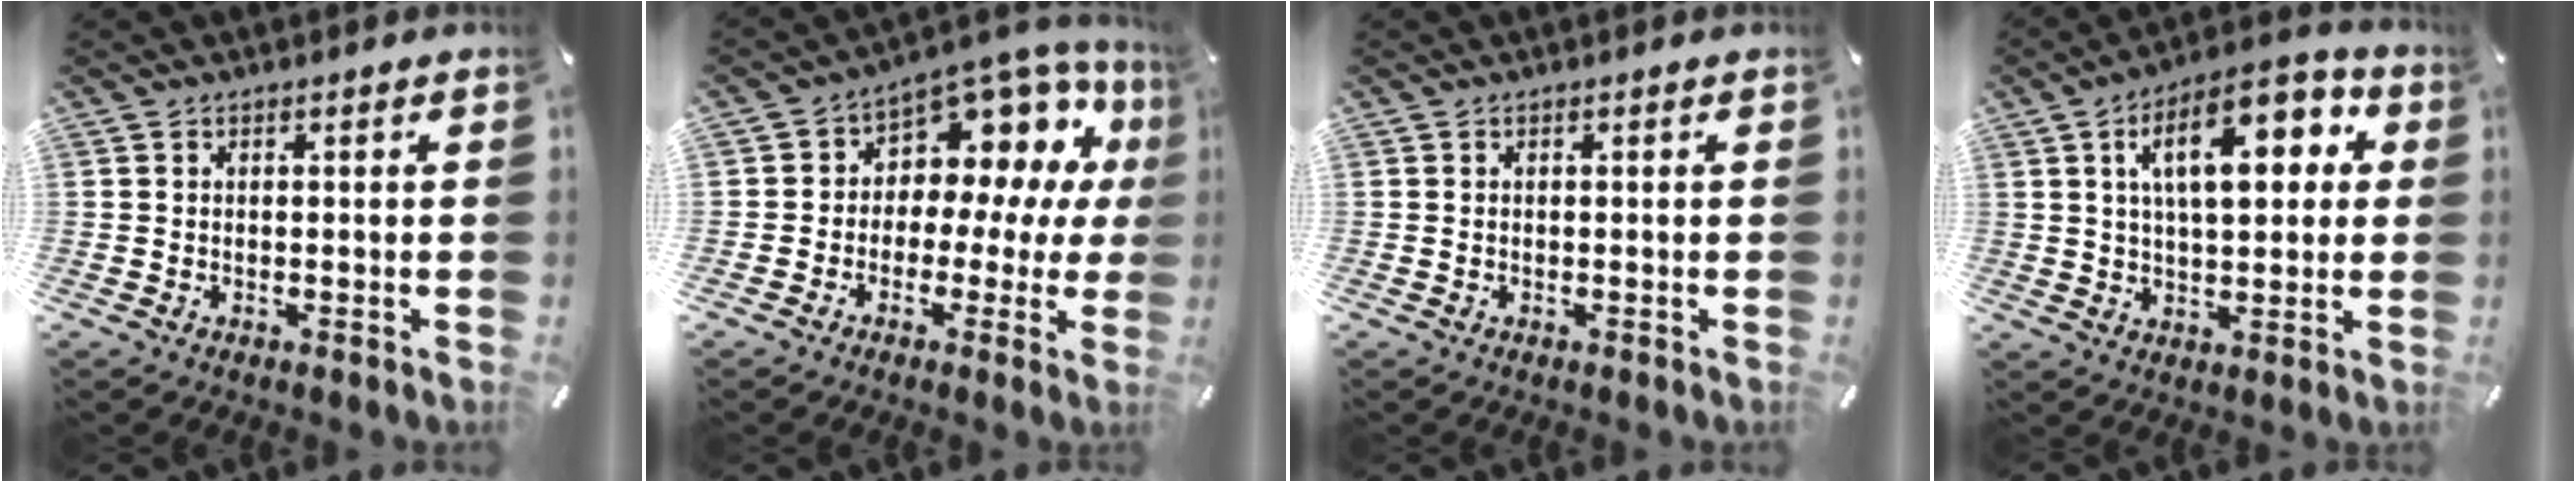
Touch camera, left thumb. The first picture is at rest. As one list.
[{"total": 8.3, "force": [2.9, 6.4, 4.4], "torque": [-0.081, -0.039, 0.055]}, {"total": 0.0}, {"total": 16.0, "force": [5.7, 7.6, 12.9], "torque": [-0.193, -0.005, 0.091]}]